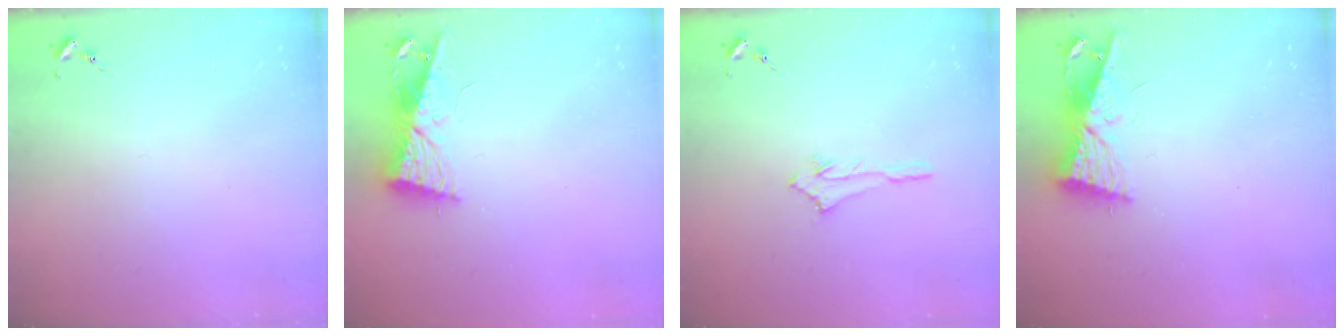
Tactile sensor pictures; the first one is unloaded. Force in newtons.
{"total": 8.5, "press": 8.5, "slide": 0.8}
{"total": 2.5, "press": 2.5, "slide": 0.4}
{"total": 8.9, "press": 8.9, "slide": 0.4}